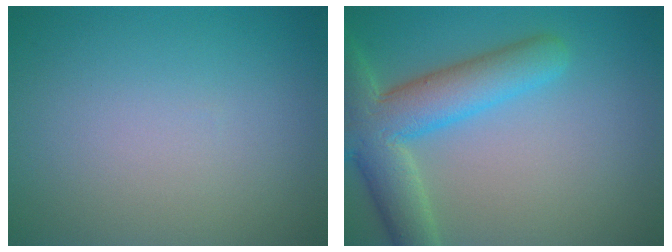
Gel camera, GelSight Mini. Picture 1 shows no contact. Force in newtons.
{"total": 7.4, "press": 7.3, "slide": 0.5}